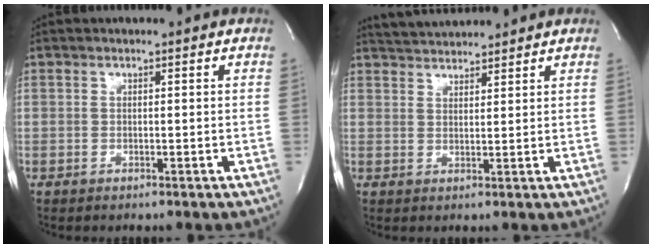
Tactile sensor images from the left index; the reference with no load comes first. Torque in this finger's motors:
{"motor_torque": [-0.17, -0.32, 0.15, 0.10]}